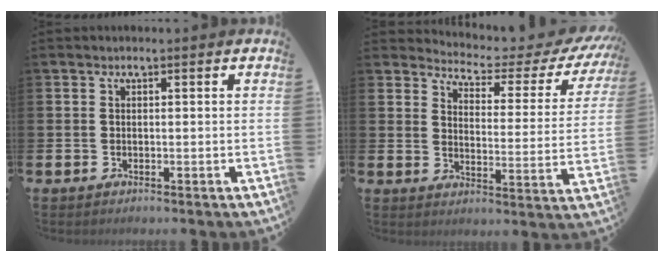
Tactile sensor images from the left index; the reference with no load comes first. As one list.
[{"total": 3.4, "force": [3.0, 1.2, 1.1], "torque": [-0.041, -0.034, 0.038]}]